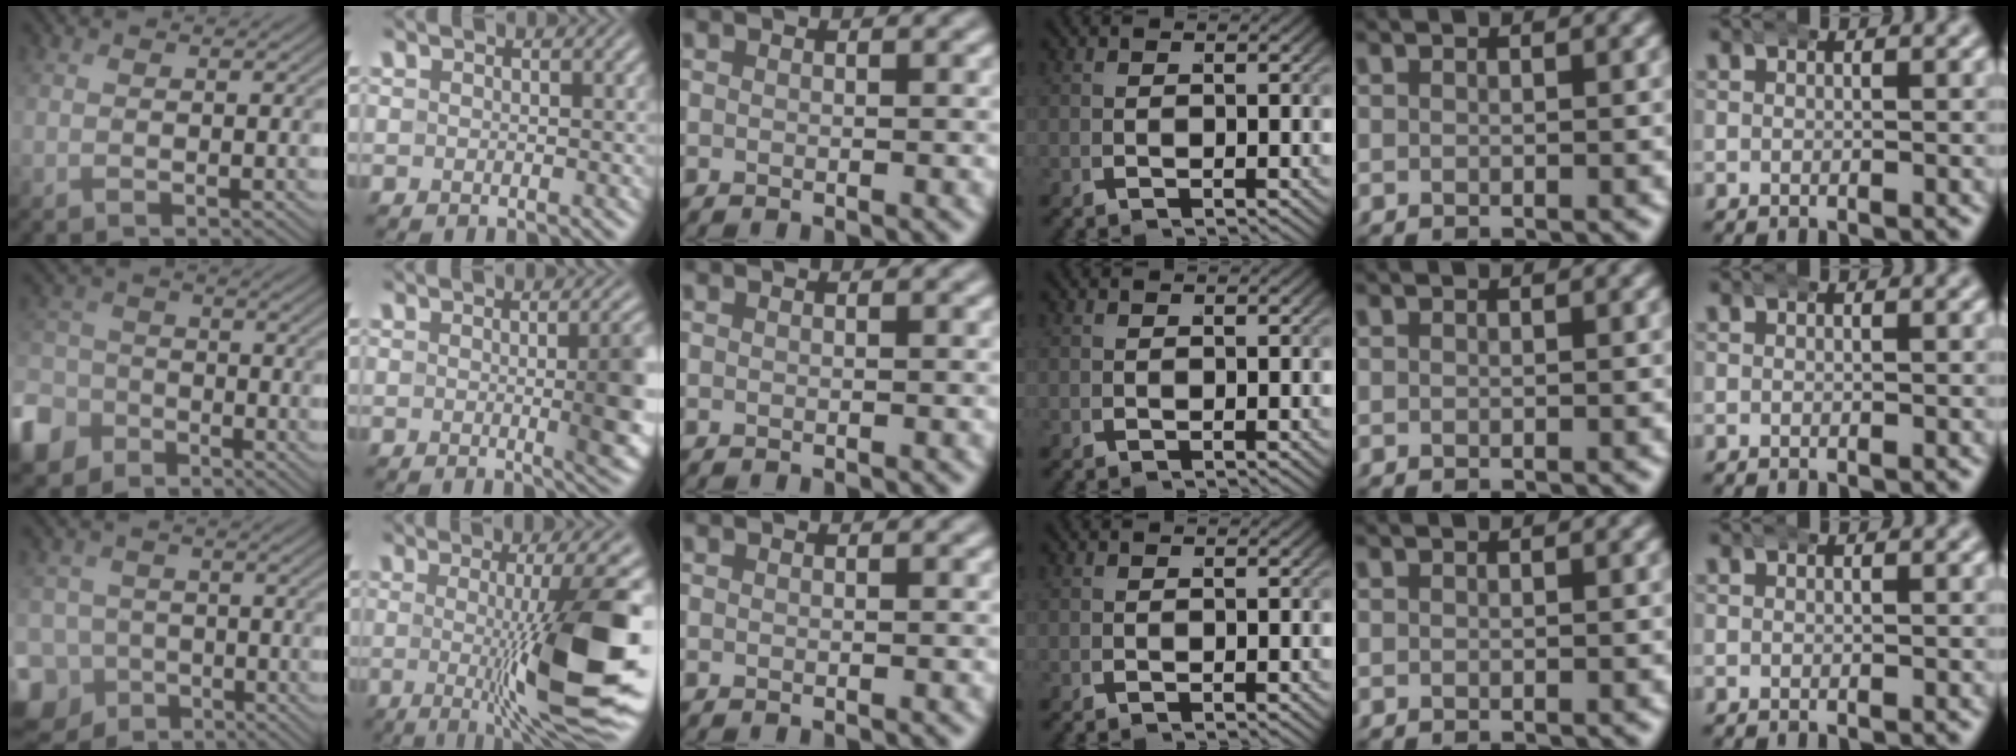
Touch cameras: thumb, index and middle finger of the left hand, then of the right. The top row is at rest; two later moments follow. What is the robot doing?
{"motion": "wrap", "object": "bandana"}